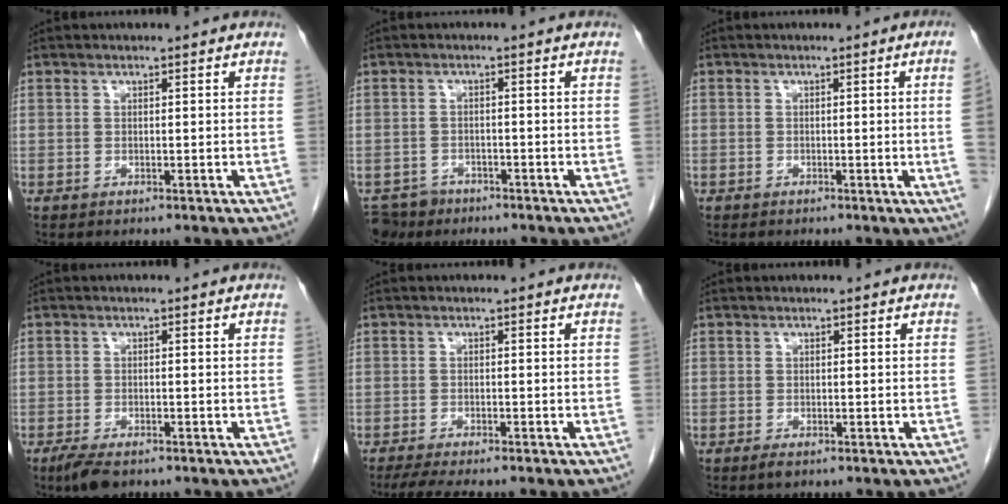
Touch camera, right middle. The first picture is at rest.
{"total": 4.4, "force": [-3.4, 2.8, 0.0], "torque": [0.002, 0.002, -0.056]}
{"total": 3.1, "force": [-0.4, -1.1, 2.9], "torque": [-0.033, -0.003, -0.006]}
{"total": 3.7, "force": [-2.6, 1.3, 2.3], "torque": [-0.050, -0.008, -0.041]}
{"total": 5.7, "force": [-4.7, 0.6, 3.2], "torque": [-0.046, -0.013, -0.073]}
{"total": 0.9, "force": [-0.6, 0.3, 0.6], "torque": [-0.014, -0.003, -0.007]}